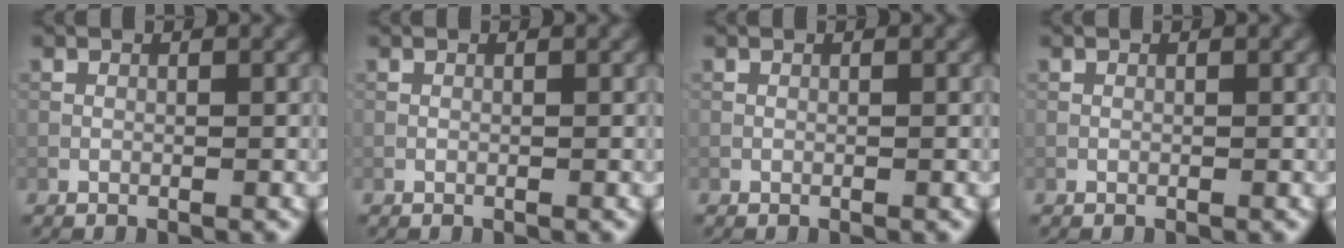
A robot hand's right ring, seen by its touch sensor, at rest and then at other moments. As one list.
[{"total": 0.0}, {"total": 0.0}, {"total": 0.0}]